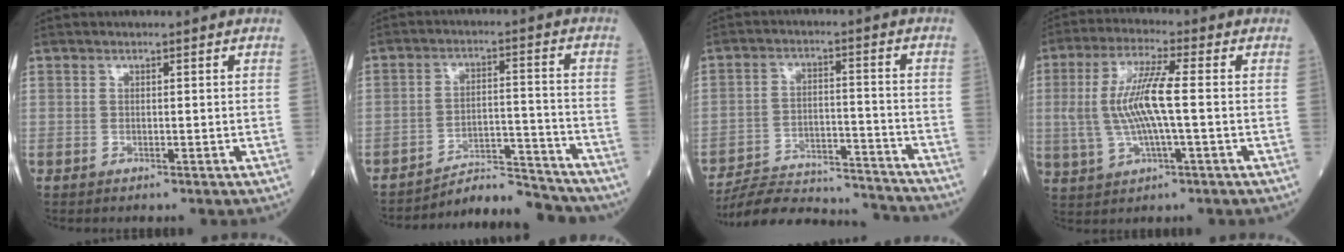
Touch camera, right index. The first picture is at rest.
{"total": 6.2, "force": [-6.1, 0.7, -0.9], "torque": [0.021, 0.021, -0.095]}
{"total": 17.7, "force": [-17.2, 1.9, 3.4], "torque": [-0.064, 0.009, -0.252]}
{"total": 10.1, "force": [0.2, 1.5, 10.0], "torque": [-0.215, 0.009, 0.002]}